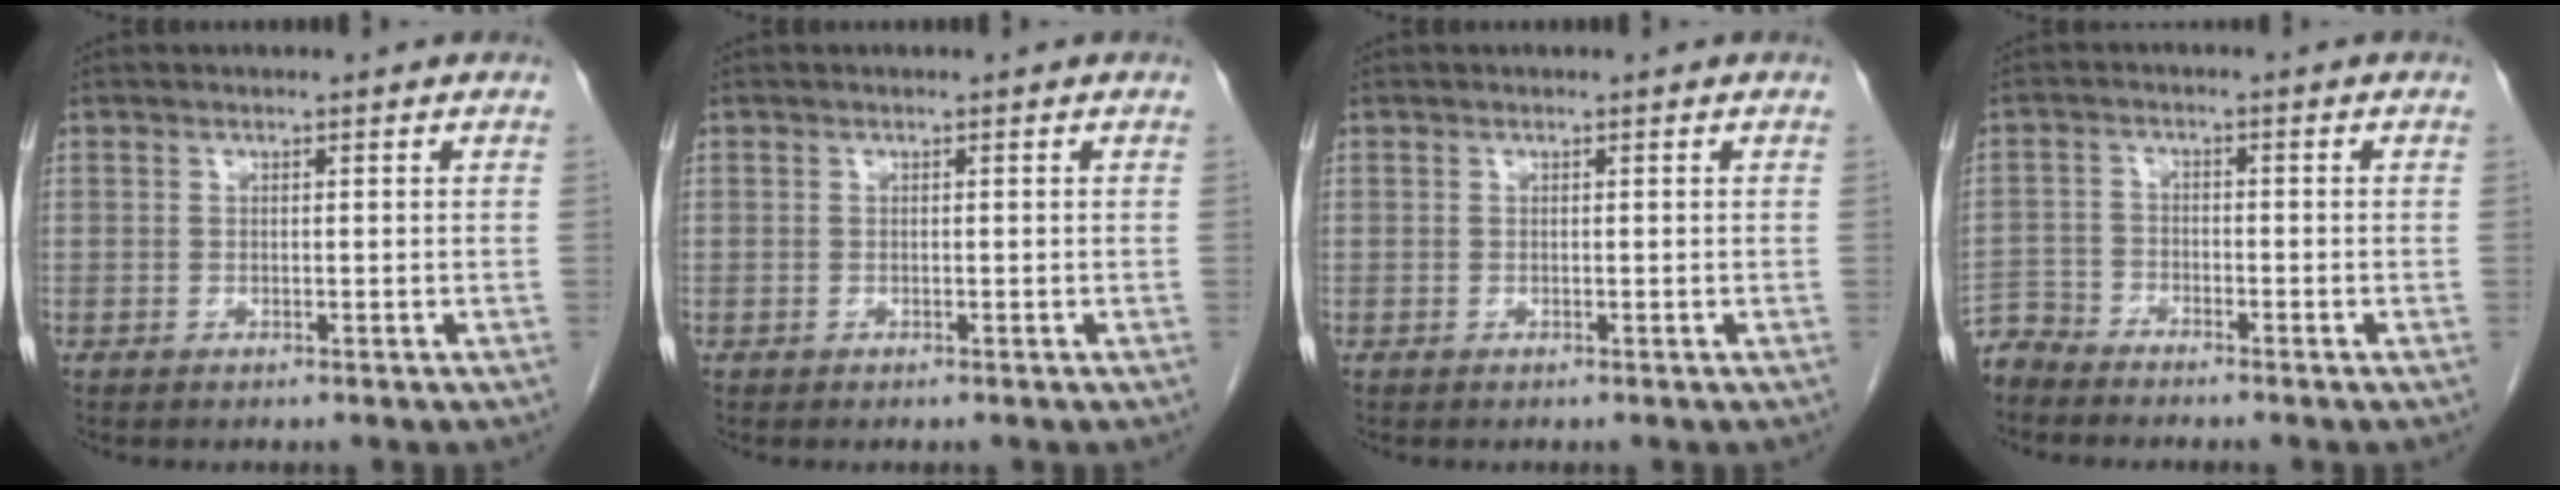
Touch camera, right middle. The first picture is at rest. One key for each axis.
{"total": 0.0}
{"total": 0.0}
{"total": 4.0, "fx": -3.9, "fy": 0.5, "fz": -0.4, "tx": 0.010, "ty": -0.013, "tz": -0.080}